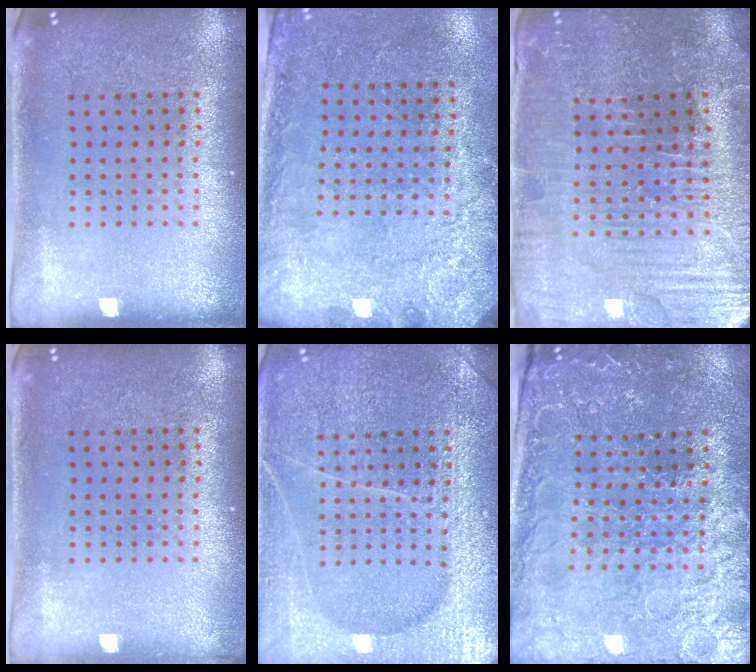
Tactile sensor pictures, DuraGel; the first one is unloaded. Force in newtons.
{"total": 2.7, "press": 2.0, "slide": 1.8}
{"total": 3.6, "press": 3.6, "slide": 0.4}
{"total": 0.5, "press": 0.5, "slide": 0.2}
{"total": 6.6, "press": 6.5, "slide": 0.8}
{"total": 3.1, "press": 3.1, "slide": 0.4}